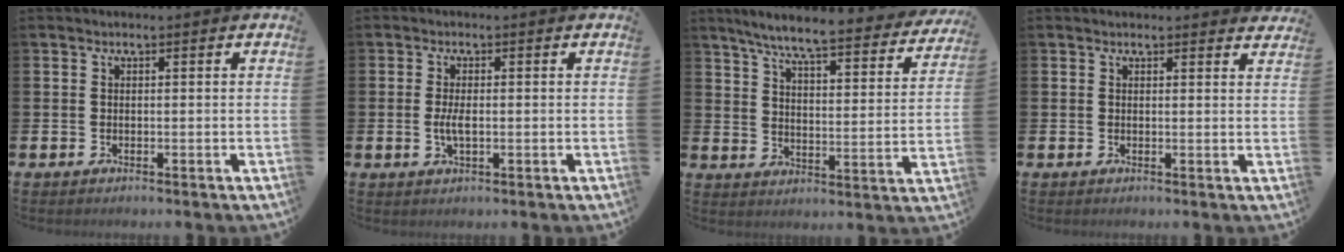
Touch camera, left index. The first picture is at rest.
{"total": 2.5, "force": [-0.2, 0.9, 2.3], "torque": [-0.038, -0.002, -0.005]}
{"total": 6.9, "force": [6.3, 0.2, 2.8], "torque": [-0.076, -0.049, 0.102]}
{"total": 1.3, "force": [1.2, 0.3, 0.0], "torque": [0.010, -0.004, 0.021]}